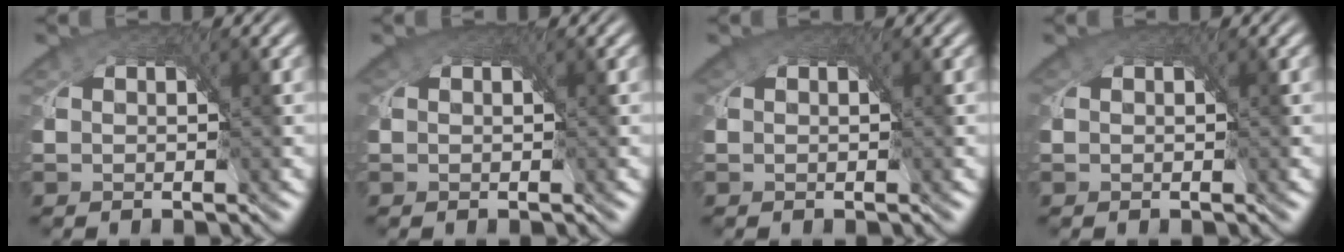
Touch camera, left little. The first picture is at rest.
{"total": 1.6, "force": [0.5, 1.4, 0.6], "torque": [-0.015, 0.001, 0.003]}
{"total": 1.4, "force": [0.5, 1.2, 0.6], "torque": [-0.015, -0.001, 0.005]}
{"total": 0.8, "force": [0.2, 0.7, 0.2], "torque": [-0.003, -0.001, -0.001]}